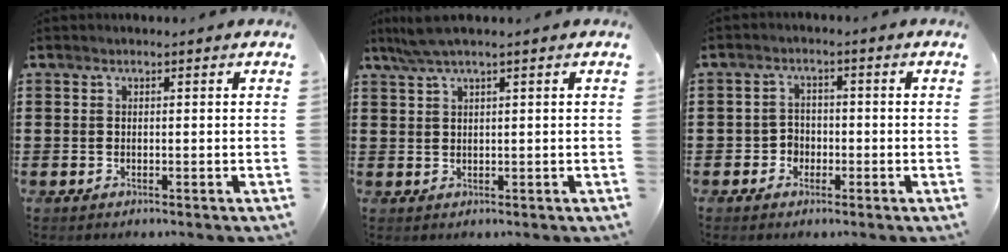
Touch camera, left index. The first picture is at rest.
{"total": 2.5, "force": [1.5, 0.0, 2.1], "torque": [-0.042, 0.000, 0.026]}
{"total": 2.5, "force": [-1.4, 2.1, 0.4], "torque": [-0.018, 0.006, -0.032]}